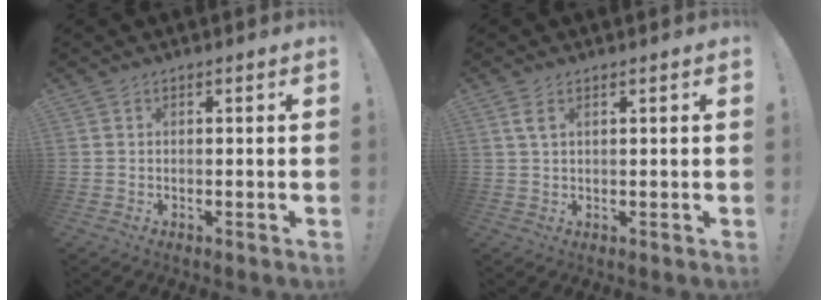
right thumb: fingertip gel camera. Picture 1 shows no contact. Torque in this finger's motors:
{"motor_torque": [0.12, 0.07, 0.19, -0.11, 0.08]}